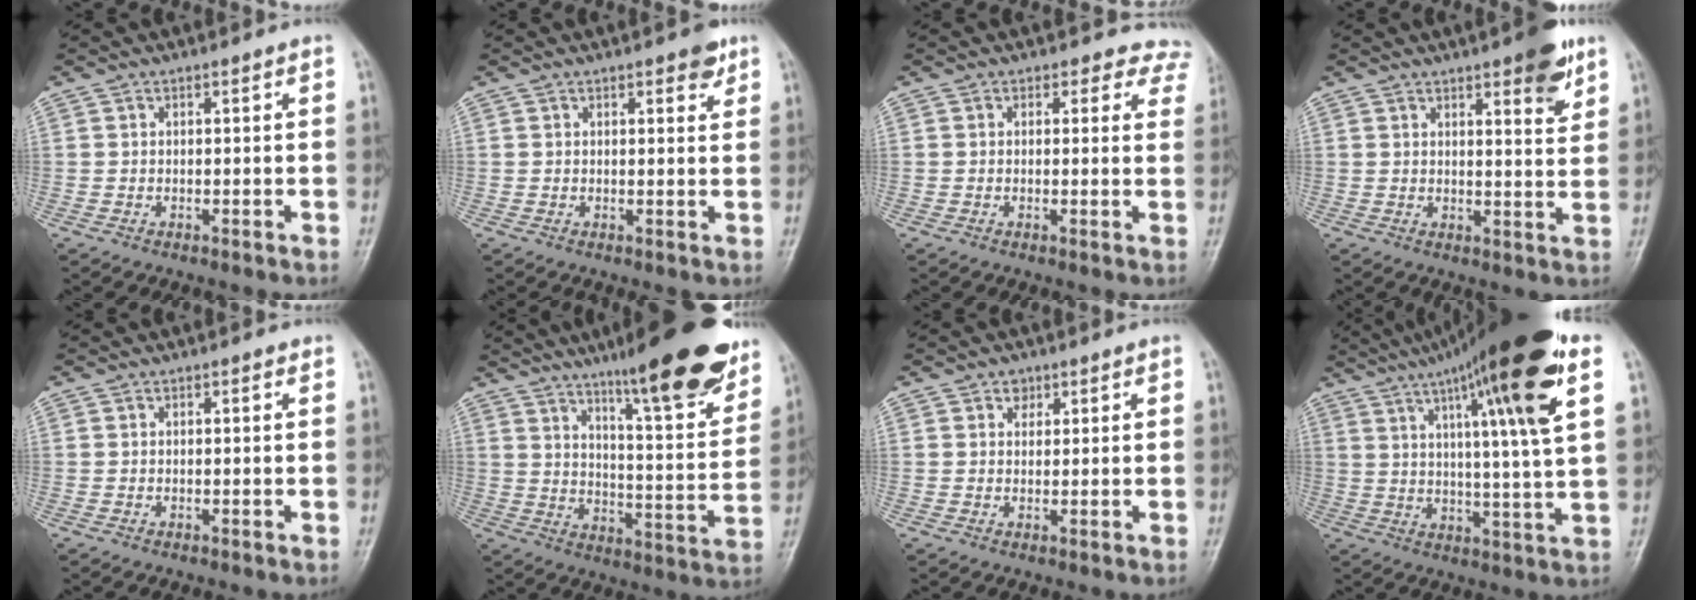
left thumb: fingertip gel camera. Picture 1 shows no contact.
{"total": 2.6, "force": [1.7, 1.0, 1.7], "torque": [-0.010, -0.007, 0.018]}
{"total": 5.5, "force": [4.6, 3.0, -0.3], "torque": [0.055, -0.017, 0.019]}
{"total": 8.0, "force": [4.7, 2.1, 6.1], "torque": [-0.067, -0.024, 0.059]}
{"total": 0.0}
{"total": 20.7, "force": [14.2, 3.6, 14.6], "torque": [-0.174, -0.067, 0.213]}
{"total": 1.8, "force": [1.0, 1.4, 0.5], "torque": [0.008, -0.003, 0.010]}
{"total": 22.9, "force": [11.0, 2.7, 19.9], "torque": [-0.306, -0.013, 0.166]}